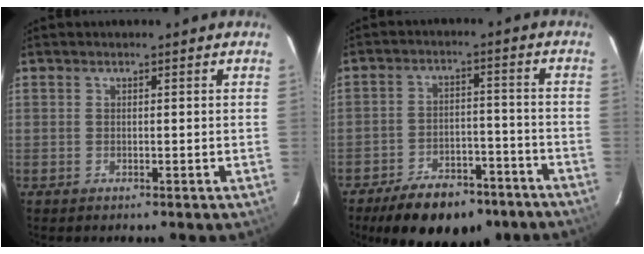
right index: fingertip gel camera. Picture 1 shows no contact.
{"total": 15.8, "force": [-11.9, 7.2, 7.3], "torque": [-0.147, 0.009, -0.157]}